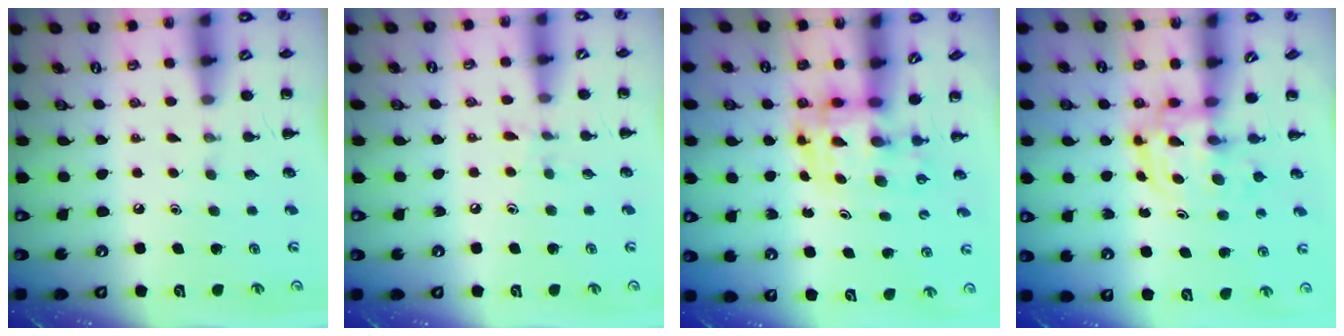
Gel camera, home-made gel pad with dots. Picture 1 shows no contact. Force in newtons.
{"total": 5.8, "press": 5.5, "slide": 1.9}
{"total": 3.5, "press": 3.5, "slide": 0.6}
{"total": 2.7, "press": 2.7, "slide": 0.3}